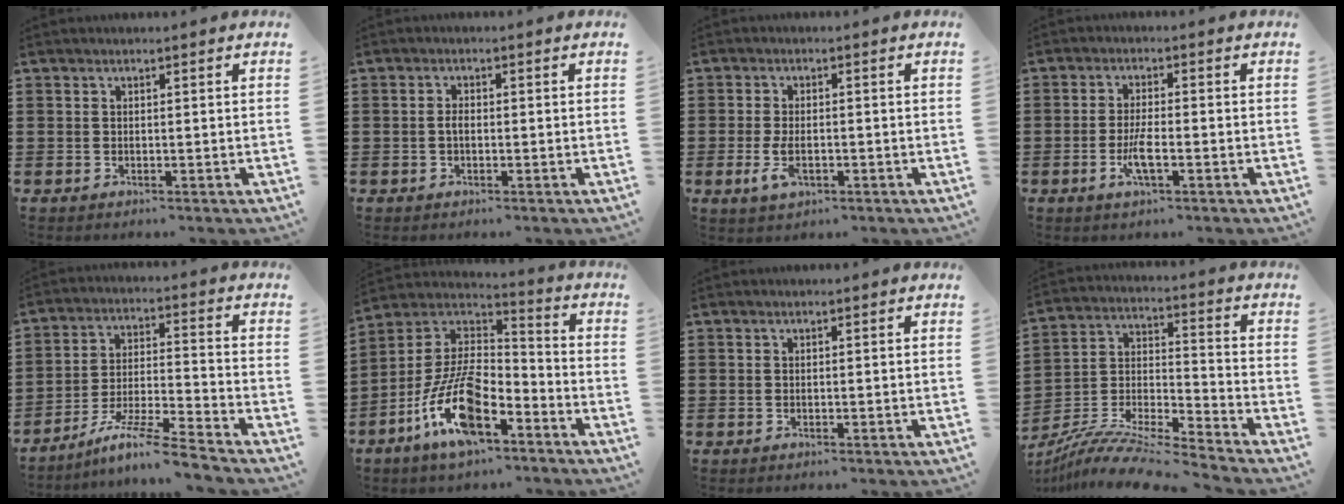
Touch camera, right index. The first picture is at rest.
{"total": 1.5, "force": [-0.3, 0.7, 1.3], "torque": [-0.025, 0.001, -0.005]}
{"total": 3.7, "force": [-1.1, 1.9, 3.0], "torque": [-0.076, -0.007, -0.025]}
{"total": 4.2, "force": [-1.5, 0.9, 3.8], "torque": [-0.077, -0.003, -0.031]}
{"total": 8.8, "force": [-7.3, -0.2, 4.8], "torque": [-0.099, -0.005, -0.147]}
{"total": 13.9, "force": [-7.4, 5.4, 10.5], "torque": [-0.232, 0.005, -0.144]}
{"total": 0.0}
{"total": 9.3, "force": [-8.6, 0.4, 3.4], "torque": [-0.074, -0.001, -0.177]}